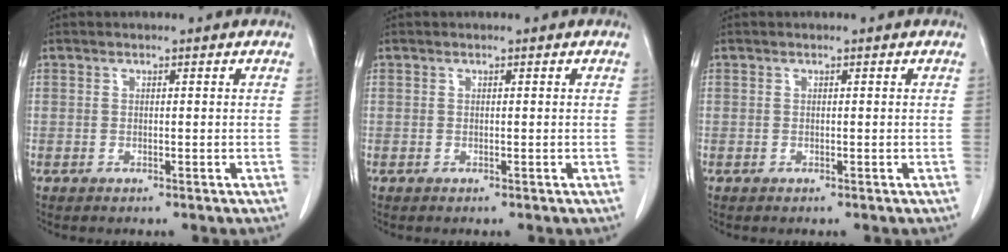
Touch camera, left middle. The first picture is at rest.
{"total": 0.0}
{"total": 0.0}